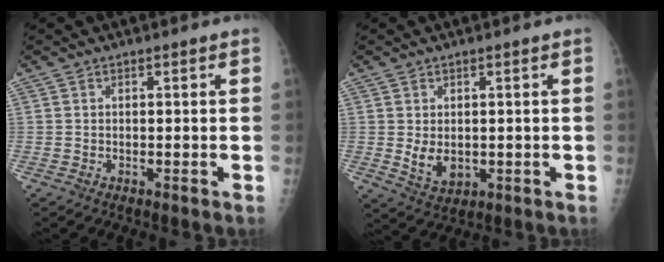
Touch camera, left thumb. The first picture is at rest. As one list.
[{"total": 4.9, "force": [-0.1, 3.5, 3.4], "torque": [-0.045, -0.012, 0.013]}]